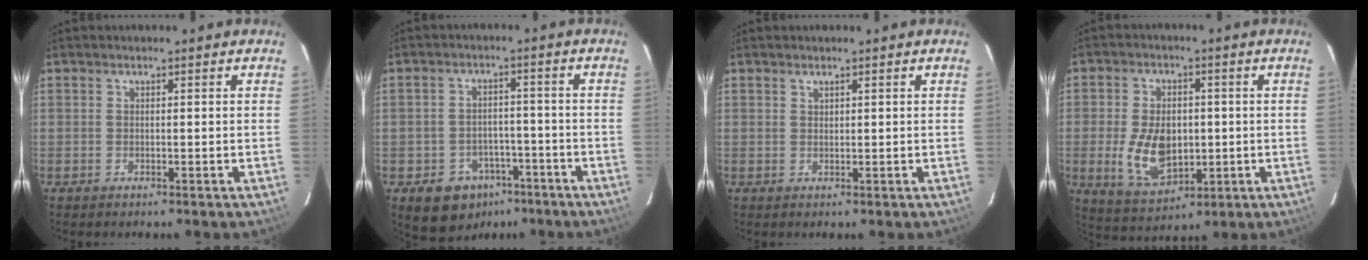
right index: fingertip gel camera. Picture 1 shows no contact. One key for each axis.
{"total": 9.7, "fx": -5.7, "fy": 7.2, "fz": 3.1, "tx": -0.069, "ty": 0.023, "tz": -0.060}
{"total": 0.6, "fx": 0.6, "fy": 0.3, "fz": 0.1, "tx": -0.002, "ty": 0.001, "tz": 0.012}
{"total": 3.1, "fx": 2.7, "fy": 1.5, "fz": 0.5, "tx": -0.011, "ty": -0.006, "tz": 0.063}